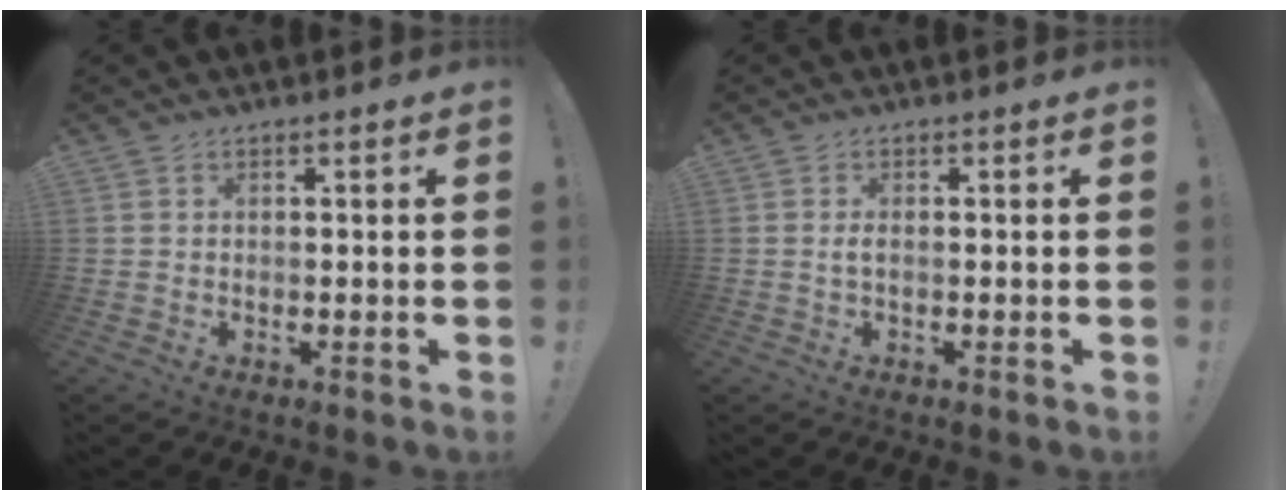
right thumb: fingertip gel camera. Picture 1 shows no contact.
{"total": 1.3, "force": [-0.2, 0.4, 1.2], "torque": [-0.024, 0.003, -0.004]}